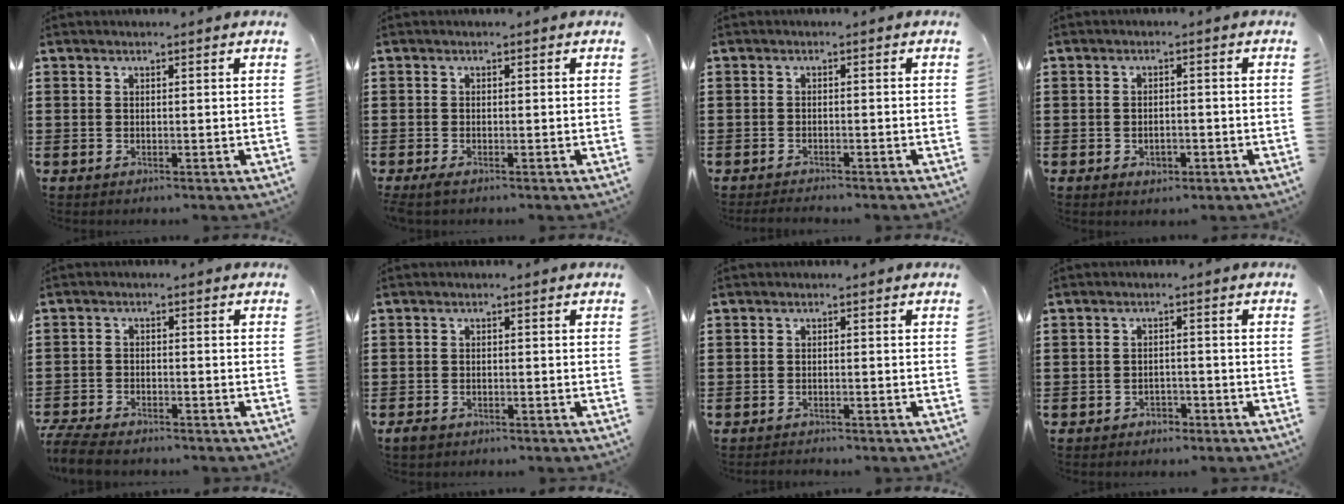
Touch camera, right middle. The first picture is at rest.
{"total": 0.7, "force": [-0.5, 0.1, 0.6], "torque": [-0.012, -0.004, -0.008]}
{"total": 1.2, "force": [-1.2, 0.0, 0.3], "torque": [-0.006, 0.000, -0.024]}
{"total": 1.2, "force": [-0.6, 0.5, 0.9], "torque": [-0.018, -0.002, -0.012]}
{"total": 4.5, "force": [-4.2, 0.6, 1.2], "torque": [-0.040, -0.004, -0.090]}
{"total": 1.4, "force": [-1.1, 0.7, 0.6], "torque": [-0.022, -0.002, -0.025]}
{"total": 0.9, "force": [-0.9, 0.1, 0.0], "torque": [-0.003, 0.000, -0.018]}
{"total": 1.8, "force": [-1.6, 0.8, 0.0], "torque": [-0.008, 0.001, -0.036]}